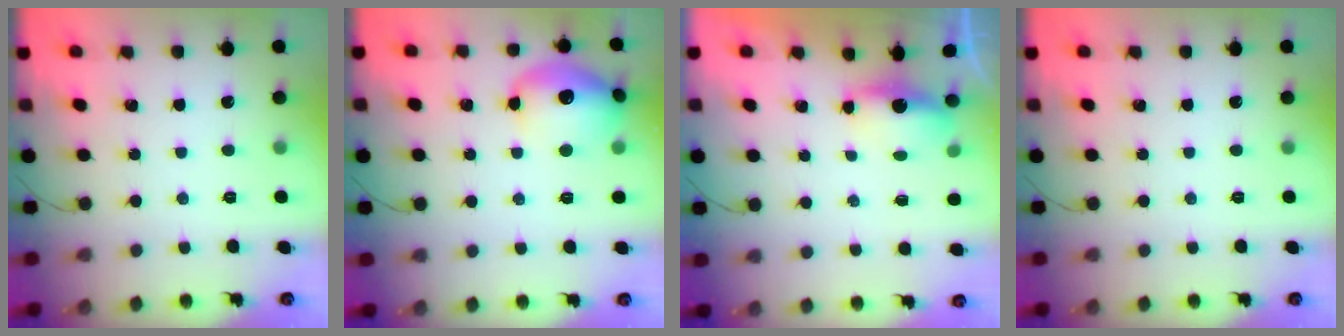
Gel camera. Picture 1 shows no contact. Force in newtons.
{"total": 16.6, "press": 16.5, "slide": 1.7}
{"total": 6.2, "press": 4.3, "slide": 4.6}
{"total": 0.0}